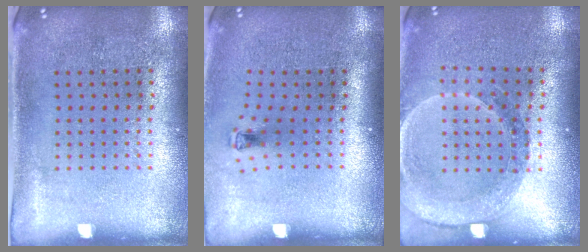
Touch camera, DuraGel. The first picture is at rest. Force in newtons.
{"total": 0.6, "press": 0.3, "slide": 0.6}
{"total": 1.5, "press": 1.5, "slide": 0.3}